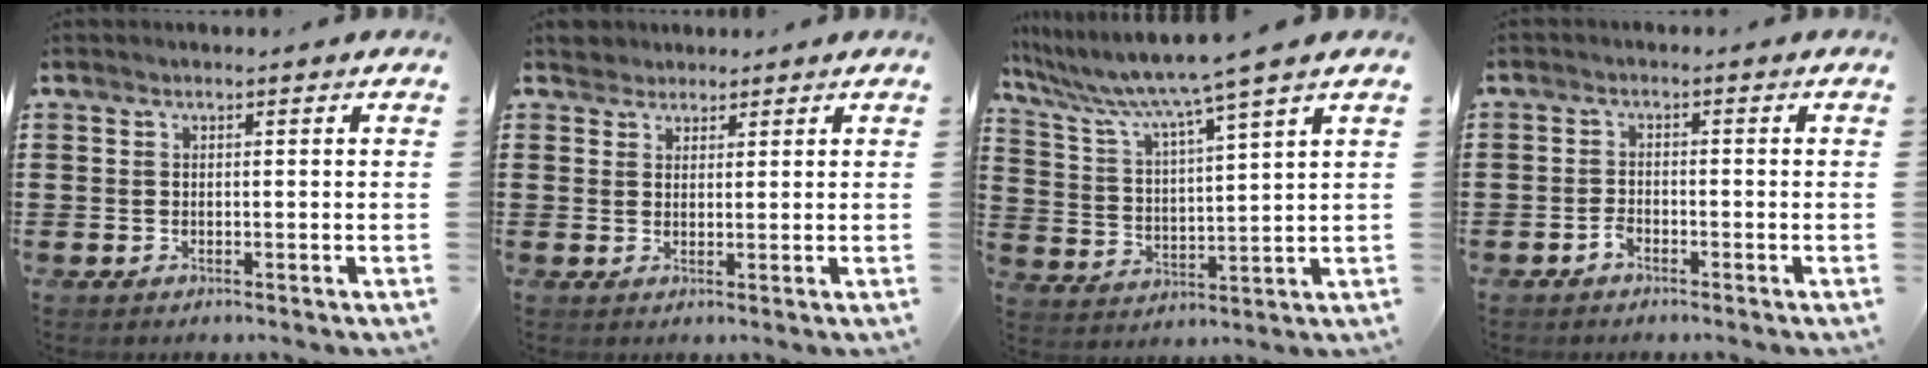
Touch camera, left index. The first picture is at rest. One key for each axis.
{"total": 2.3, "fx": 1.9, "fy": 1.2, "fz": -0.2, "tx": 0.004, "ty": 0.005, "tz": 0.036}
{"total": 7.4, "fx": 6.2, "fy": -1.1, "fz": 3.9, "tx": -0.105, "ty": -0.048, "tz": 0.095}
{"total": 1.6, "fx": -1.2, "fy": 0.6, "fz": 0.8, "tx": -0.020, "ty": 0.001, "tz": -0.025}